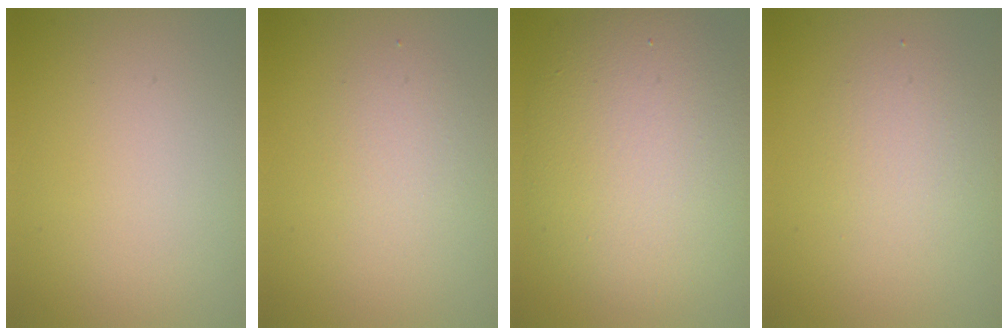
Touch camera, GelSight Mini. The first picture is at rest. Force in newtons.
{"total": 1.9, "press": 1.8, "slide": 0.2}
{"total": 9.6, "press": 9.6, "slide": 0.4}
{"total": 2.5, "press": 2.5, "slide": 0.1}